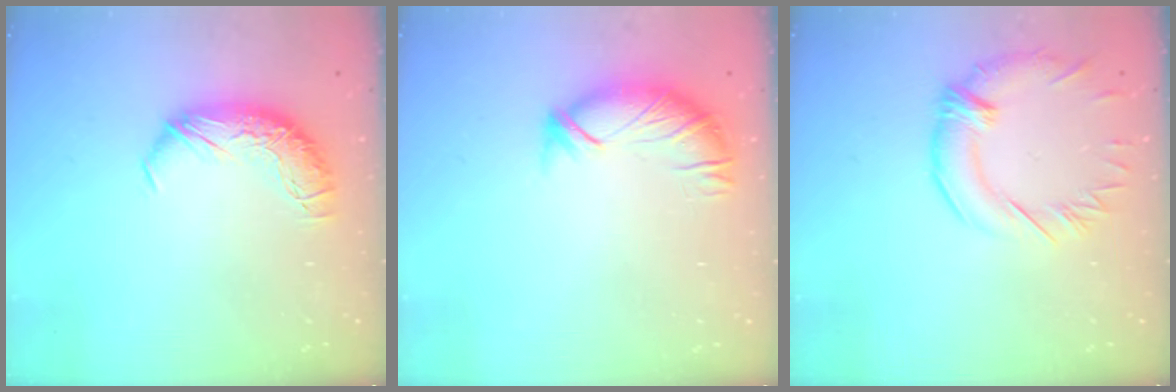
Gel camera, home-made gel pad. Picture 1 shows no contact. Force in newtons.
{"total": 3.7, "press": 3.4, "slide": 1.3}
{"total": 2.7, "press": 2.2, "slide": 1.5}